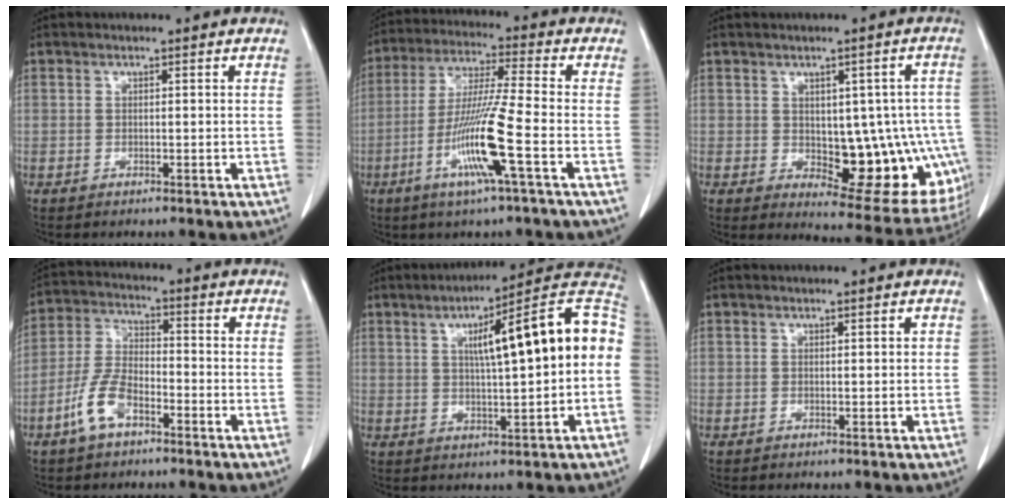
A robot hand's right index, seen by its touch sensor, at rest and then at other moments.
{"total": 12.2, "force": [-4.4, -0.9, 11.4], "torque": [-0.227, -0.016, -0.089]}
{"total": 17.0, "force": [-2.4, 7.3, 15.1], "torque": [-0.129, 0.016, -0.003]}
{"total": 7.7, "force": [-4.2, 3.5, 5.4], "torque": [-0.126, 0.008, -0.086]}
{"total": 17.0, "force": [2.3, 1.7, 16.8], "torque": [-0.235, 0.039, 0.027]}
{"total": 1.2, "force": [0.2, 0.6, 1.0], "torque": [-0.012, 0.006, 0.005]}